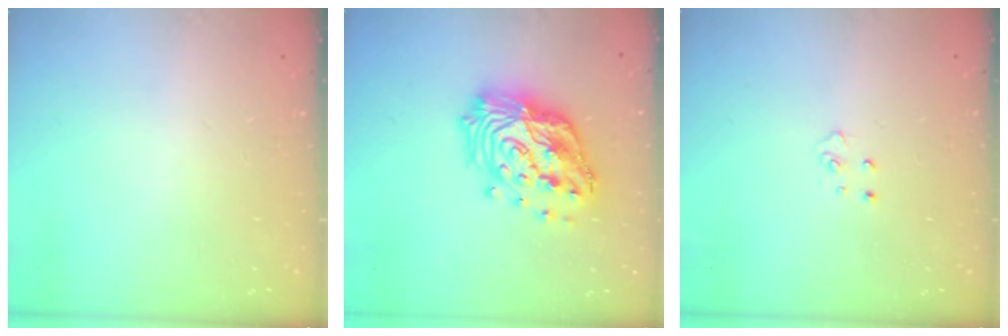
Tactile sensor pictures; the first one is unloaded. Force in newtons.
{"total": 20.6, "press": 20.4, "slide": 2.2}
{"total": 4.7, "press": 4.6, "slide": 0.4}